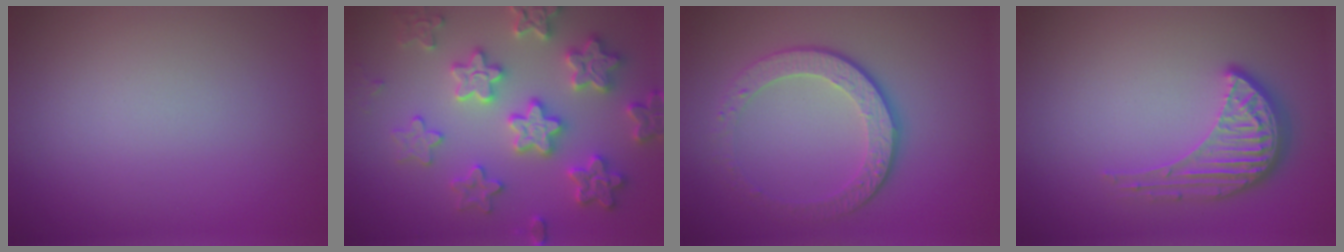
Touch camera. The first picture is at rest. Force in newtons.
{"total": 6.1, "press": 6.0, "slide": 1.2}
{"total": 4.4, "press": 3.2, "slide": 2.9}
{"total": 4.1, "press": 3.2, "slide": 2.7}